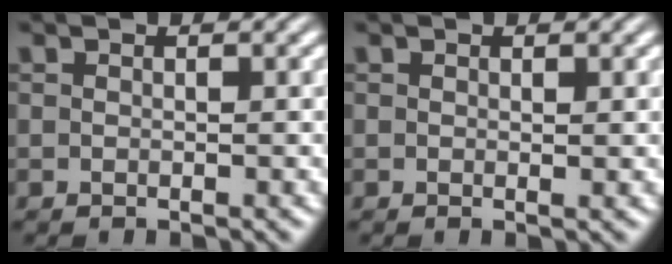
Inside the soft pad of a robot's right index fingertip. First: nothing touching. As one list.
[{"total": 0.0}]